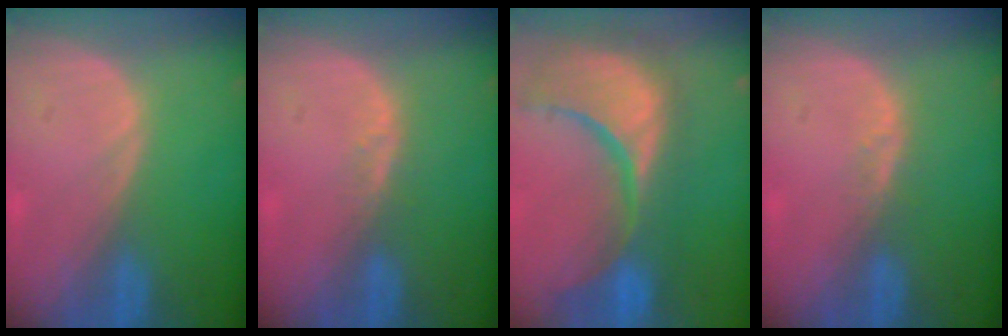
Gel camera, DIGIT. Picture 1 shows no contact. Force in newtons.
{"total": 1.9, "press": 1.4, "slide": 1.3}
{"total": 15.2, "press": 12.2, "slide": 9.1}
{"total": 1.9, "press": 1.4, "slide": 1.3}